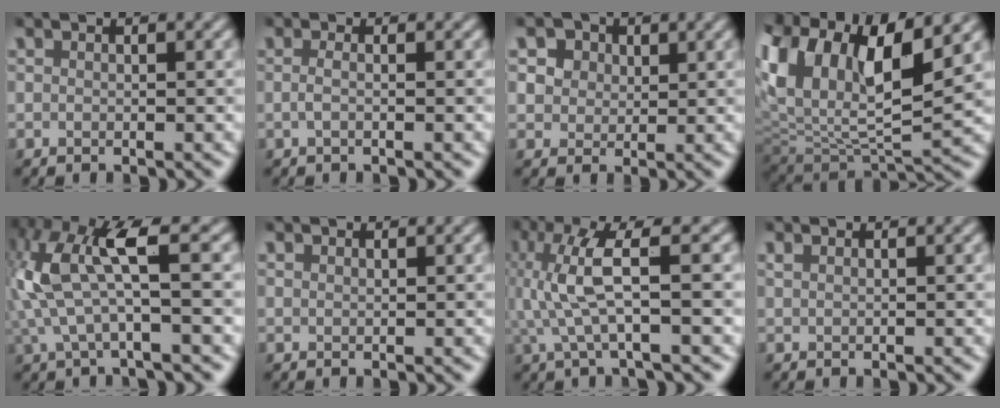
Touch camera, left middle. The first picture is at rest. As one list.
[{"total": 1.0, "force": [-0.1, 0.3, 1.0], "torque": [-0.020, -0.004, -0.005]}, {"total": 5.2, "force": [2.6, 3.9, 2.2], "torque": [-0.052, 0.009, 0.036]}, {"total": 12.2, "force": [5.4, 5.2, 9.6], "torque": [-0.210, 0.010, 0.098]}, {"total": 7.6, "force": [1.5, 2.2, 7.1], "torque": [-0.169, 0.012, 0.031]}, {"total": 0.5, "force": [0.5, 0.2, 0.0], "torque": [0.000, 0.001, 0.011]}, {"total": 5.7, "force": [0.5, 1.1, 5.5], "torque": [-0.128, 0.010, 0.012]}, {"total": 0.7, "force": [0.6, 0.2, 0.3], "torque": [-0.006, 0.003, 0.010]}]